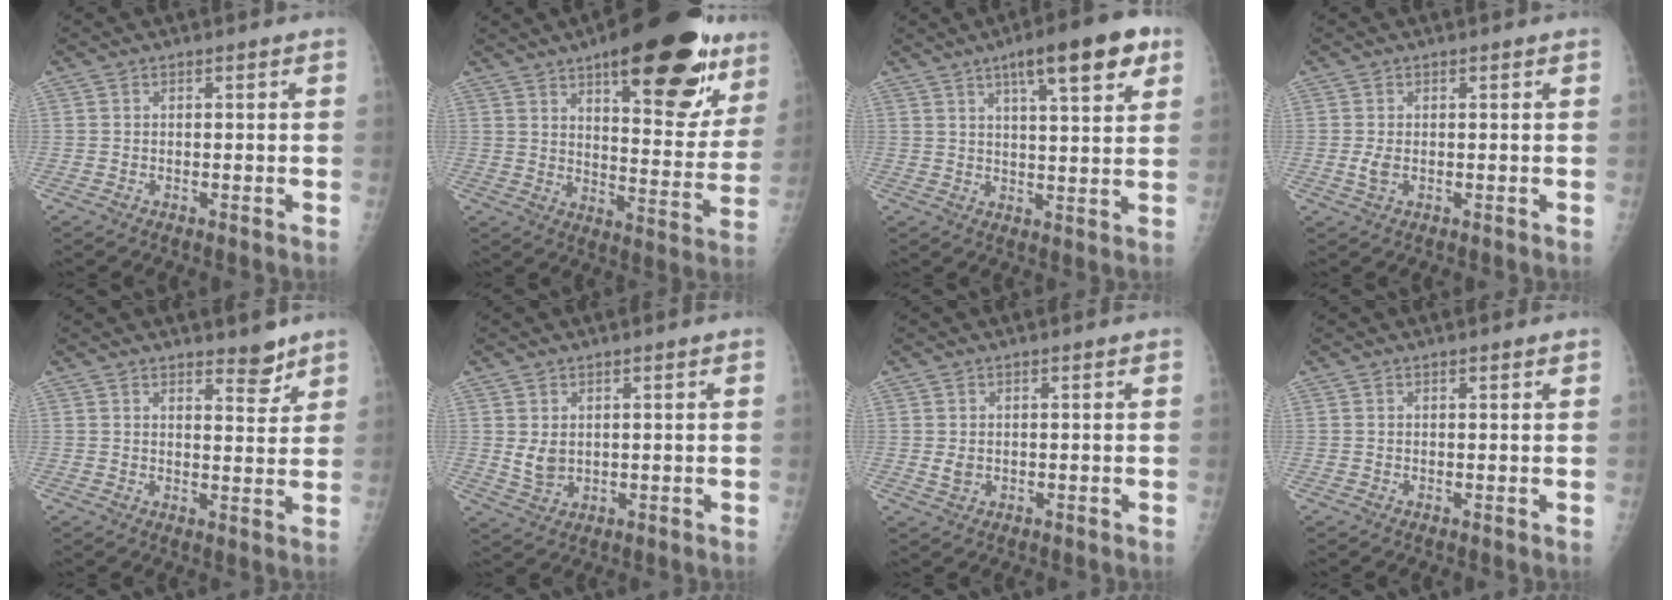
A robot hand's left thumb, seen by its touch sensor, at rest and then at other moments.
{"total": 26.5, "force": [15.2, 9.6, 19.5], "torque": [-0.221, -0.057, 0.213]}
{"total": 13.0, "force": [6.9, 3.2, 10.5], "torque": [-0.133, -0.019, 0.096]}
{"total": 1.9, "force": [0.1, 1.1, 1.6], "torque": [-0.038, -0.005, 0.002]}
{"total": 4.3, "force": [3.5, 1.4, 2.1], "torque": [-0.014, -0.029, 0.051]}
{"total": 3.6, "force": [1.1, 2.5, 2.3], "torque": [-0.035, -0.015, 0.030]}
{"total": 1.8, "force": [0.4, 1.3, 1.2], "torque": [-0.016, -0.006, 0.013]}
{"total": 1.0, "force": [0.9, 0.2, 0.5], "torque": [-0.003, -0.001, 0.012]}